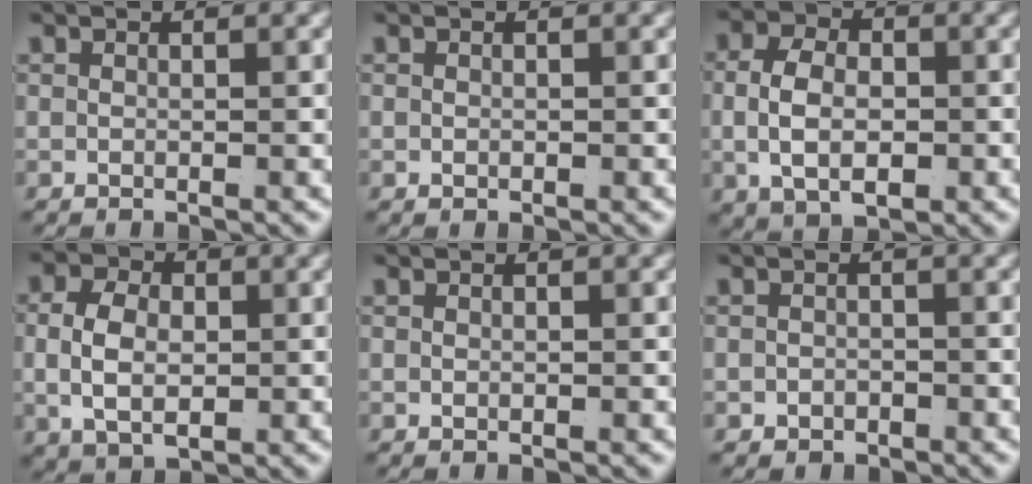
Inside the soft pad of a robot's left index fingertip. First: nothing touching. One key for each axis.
{"total": 0.0}
{"total": 5.6, "fx": -0.6, "fy": 3.7, "fz": 4.2, "tx": -0.074, "ty": -0.014, "tz": -0.001}
{"total": 5.2, "fx": -0.2, "fy": 3.6, "fz": 3.7, "tx": -0.072, "ty": -0.011, "tz": 0.007}
{"total": 0.0}
{"total": 1.4, "fx": -1.1, "fy": 0.9, "fz": 0.0, "tx": -0.001, "ty": -0.013, "tz": -0.011}